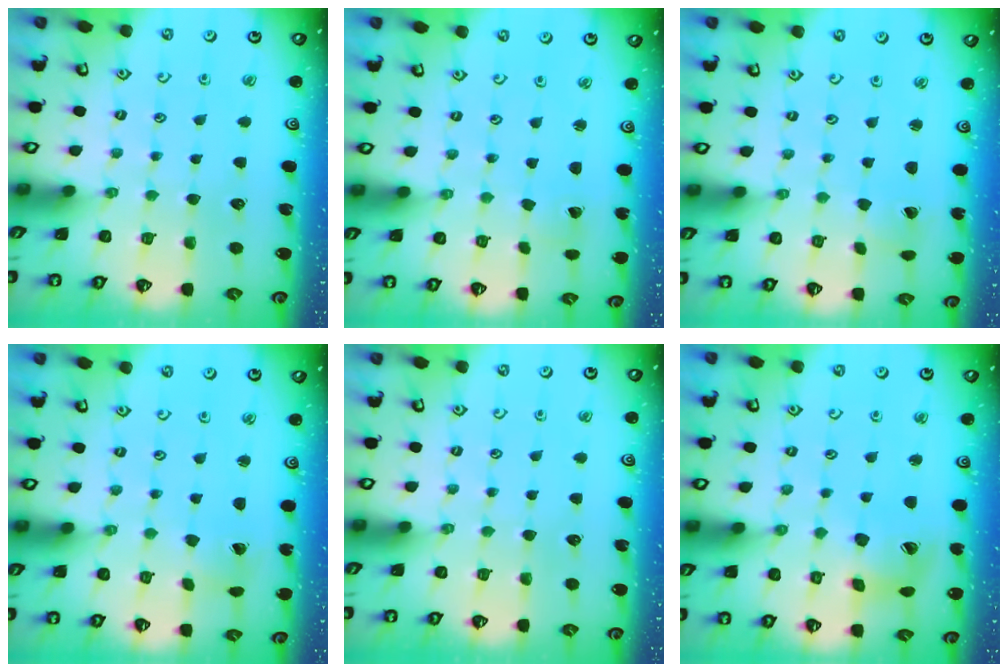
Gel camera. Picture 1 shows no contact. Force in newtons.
{"total": 0.0}
{"total": 1.3, "press": 1.2, "slide": 0.4}
{"total": 0.8, "press": 0.8, "slide": 0.1}
{"total": 0.0}
{"total": 10.5, "press": 10.4, "slide": 1.3}